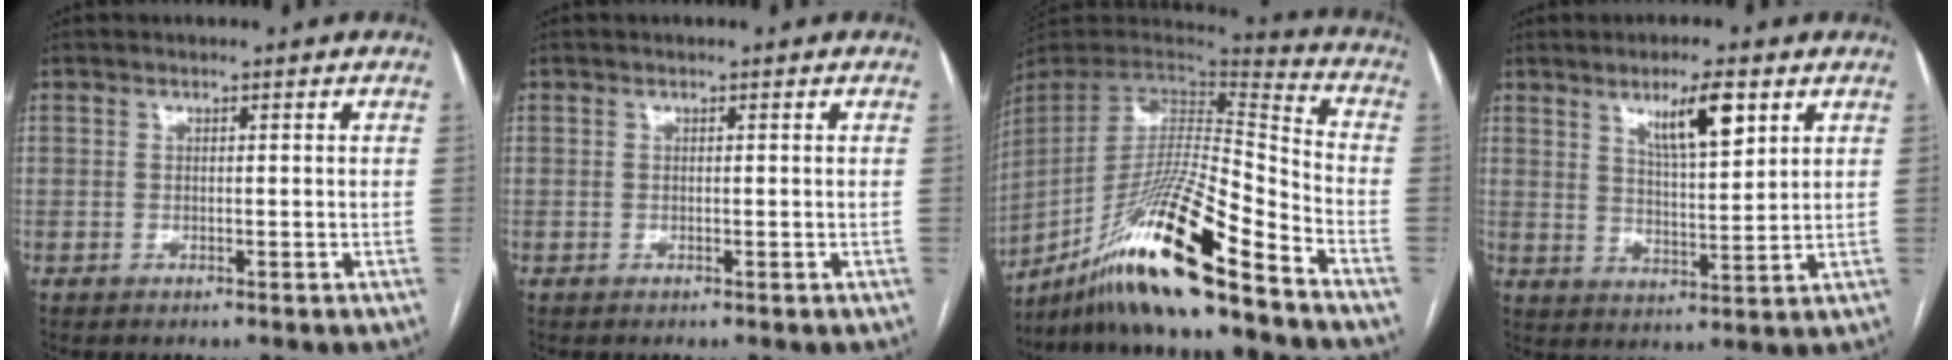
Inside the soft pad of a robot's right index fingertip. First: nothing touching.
{"total": 0.0}
{"total": 21.5, "force": [-15.3, 0.6, 15.1], "torque": [-0.299, -0.021, -0.283]}
{"total": 8.0, "force": [4.4, 1.4, 6.5], "torque": [-0.114, -0.004, 0.078]}